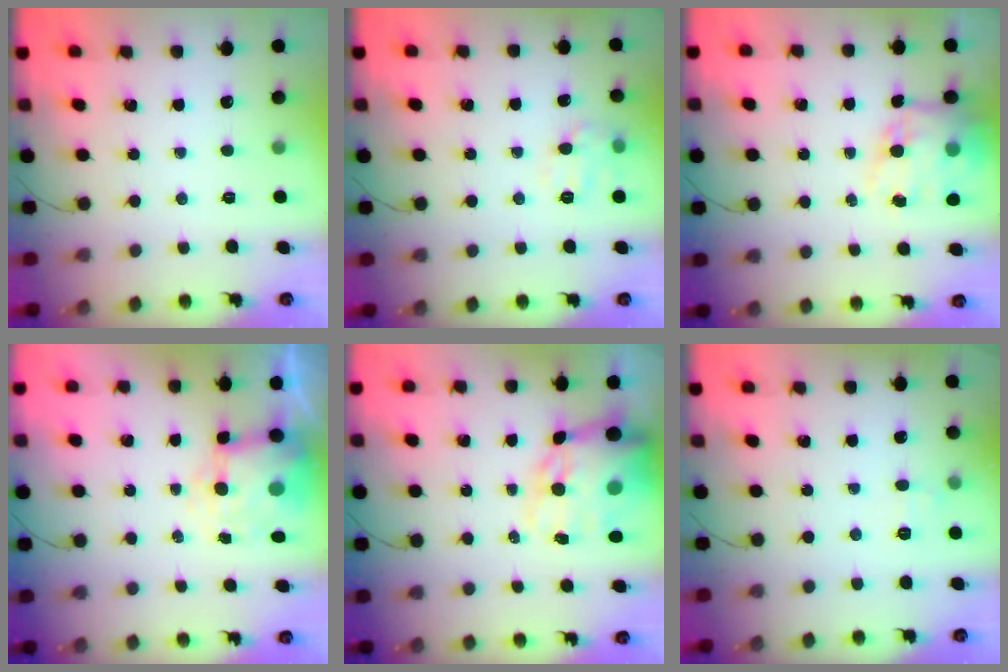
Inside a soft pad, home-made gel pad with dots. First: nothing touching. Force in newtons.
{"total": 8.5, "press": 8.5, "slide": 0.6}
{"total": 15.2, "press": 14.8, "slide": 3.6}
{"total": 8.4, "press": 8.3, "slide": 1.4}
{"total": 18.0, "press": 17.6, "slide": 3.9}
{"total": 6.2, "press": 6.0, "slide": 1.5}